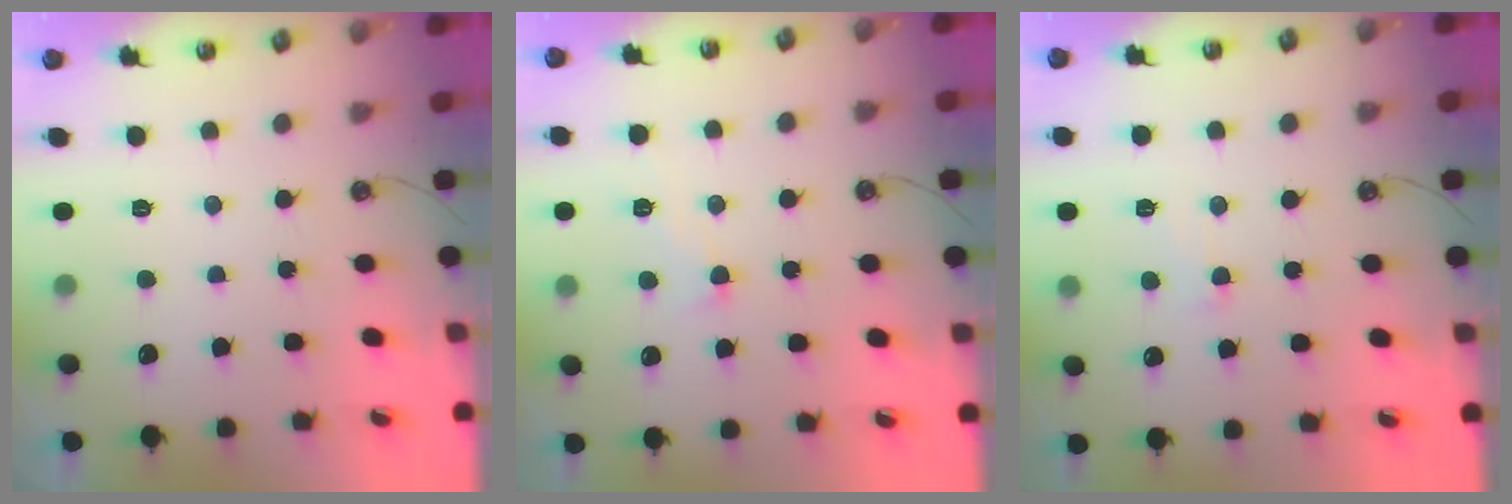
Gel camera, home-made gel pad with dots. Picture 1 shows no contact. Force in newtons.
{"total": 2.3, "press": 2.1, "slide": 0.8}
{"total": 0.6, "press": 0.0, "slide": 0.6}